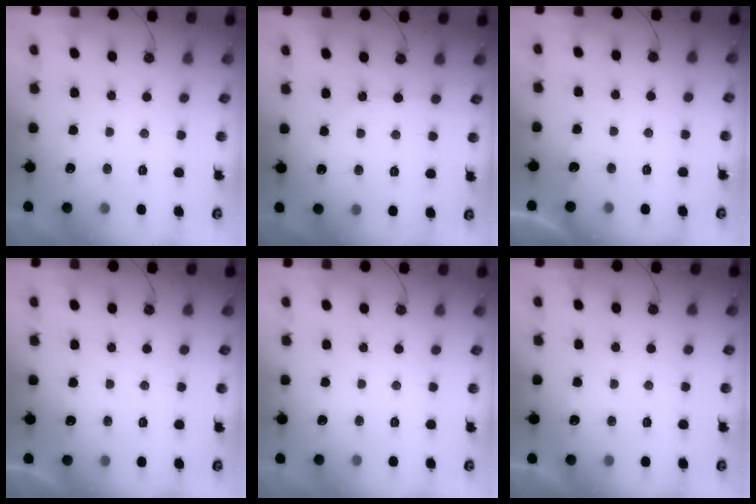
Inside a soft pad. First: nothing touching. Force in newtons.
{"total": 2.9, "press": 2.8, "slide": 0.5}
{"total": 2.2, "press": 2.2, "slide": 0.3}
{"total": 3.0, "press": 3.0, "slide": 0.4}
{"total": 0.0}
{"total": 2.2, "press": 2.2, "slide": 0.3}